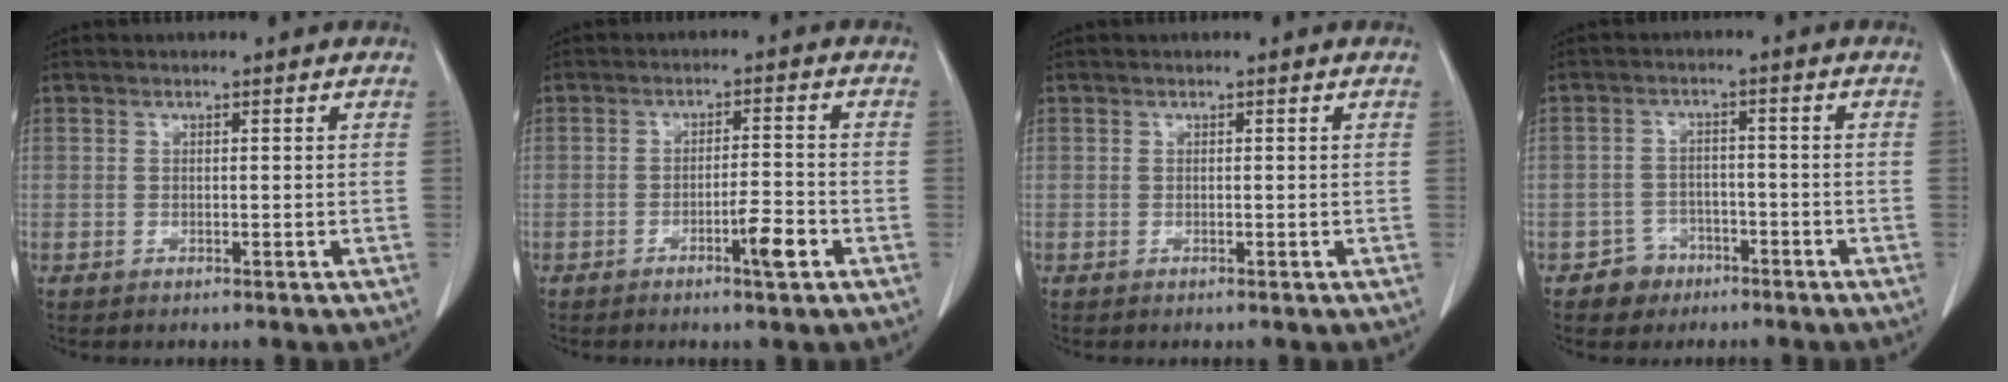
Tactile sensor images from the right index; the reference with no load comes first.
{"total": 4.6, "force": [-2.4, 0.3, 3.9], "torque": [-0.060, -0.001, -0.039]}
{"total": 0.0}
{"total": 3.9, "force": [-2.5, 3.1, 0.1], "torque": [0.001, 0.013, -0.037]}